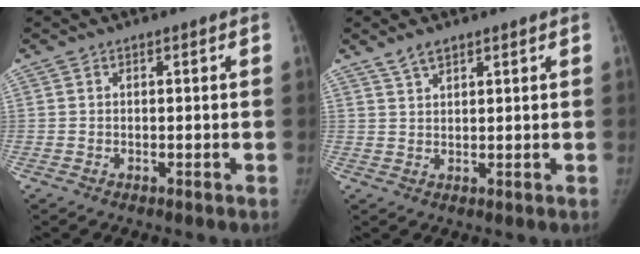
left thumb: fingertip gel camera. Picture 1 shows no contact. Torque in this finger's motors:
{"motor_torque": [-0.33, 0.19, 0.08, -0.38, -0.04]}